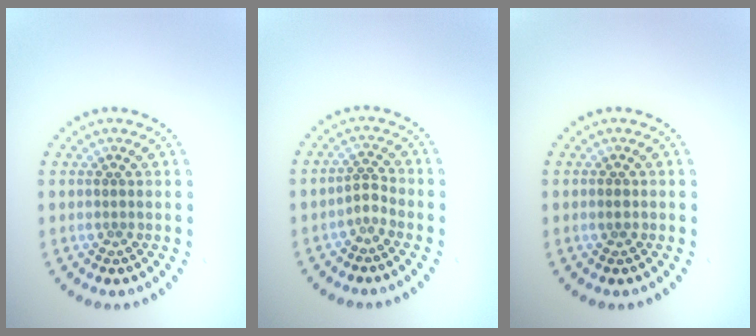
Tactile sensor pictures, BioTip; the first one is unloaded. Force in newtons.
{"total": 1.4, "press": 0.9, "slide": 1.0}
{"total": 0.9, "press": 0.9, "slide": 0.3}